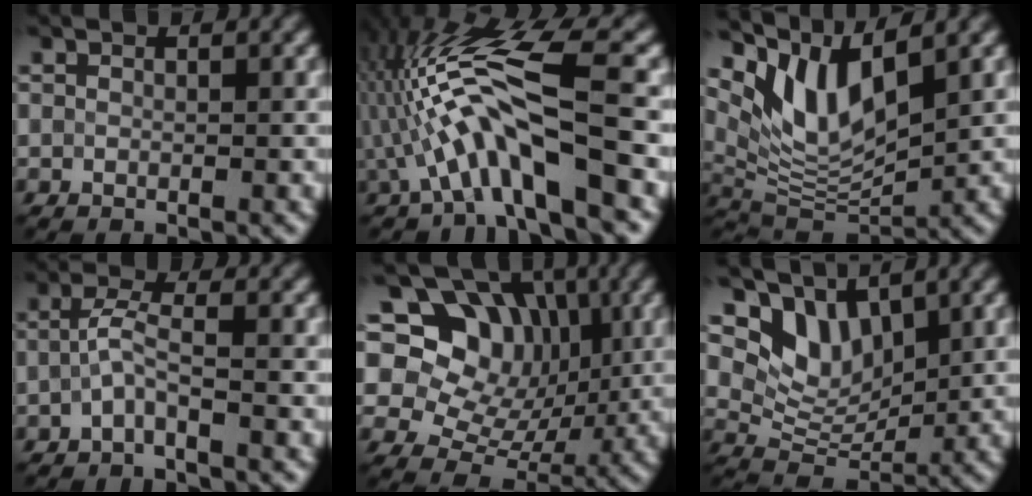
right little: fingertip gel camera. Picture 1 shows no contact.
{"total": 9.2, "force": [-2.1, 1.8, 8.7], "torque": [-0.158, 0.025, -0.039]}
{"total": 6.4, "force": [4.1, 2.1, 4.4], "torque": [-0.093, -0.007, 0.079]}
{"total": 2.0, "force": [-0.7, 0.1, 1.8], "torque": [-0.044, 0.009, -0.021]}
{"total": 11.3, "force": [4.1, 8.7, 5.9], "torque": [-0.095, 0.035, 0.047]}
{"total": 4.6, "force": [3.0, 2.6, 2.2], "torque": [-0.049, -0.010, 0.052]}